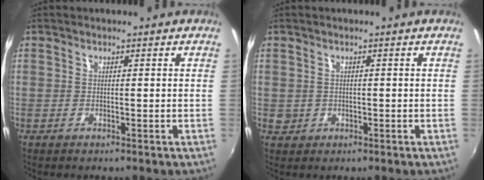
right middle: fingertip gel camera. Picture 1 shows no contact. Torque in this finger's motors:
{"motor_torque": [0.28, -0.33, 0.00, 0.01]}